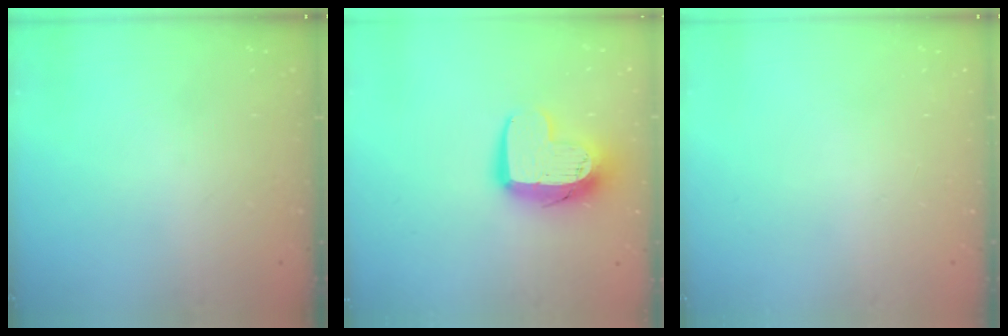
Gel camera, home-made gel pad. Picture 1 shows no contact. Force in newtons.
{"total": 12.4, "press": 12.4, "slide": 1.0}
{"total": 0.0}